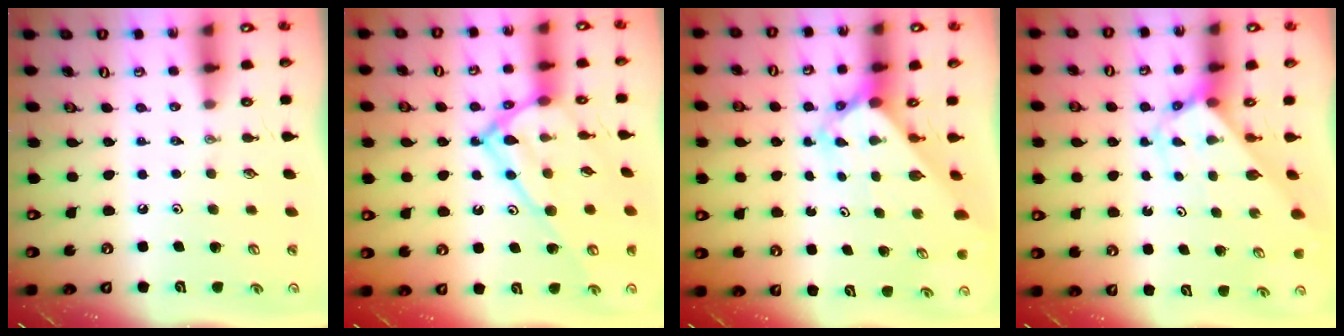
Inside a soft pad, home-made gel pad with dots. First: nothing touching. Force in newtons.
{"total": 18.5, "press": 18.5, "slide": 1.0}
{"total": 2.7, "press": 2.7, "slide": 0.2}
{"total": 2.9, "press": 2.9, "slide": 0.1}